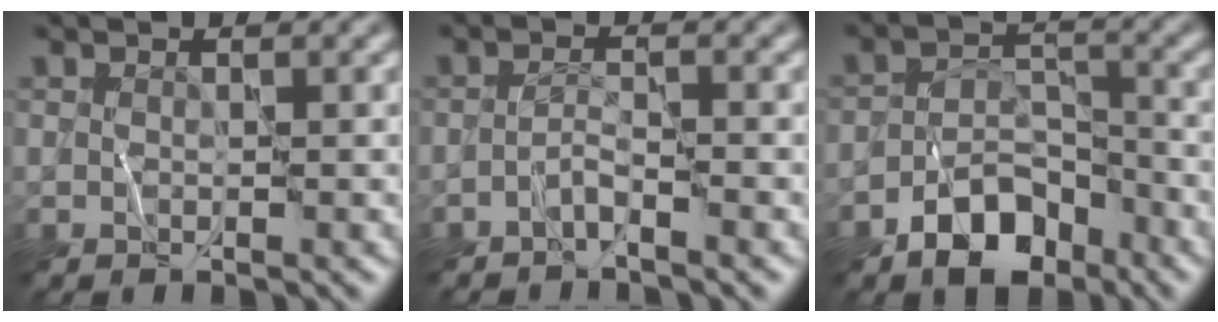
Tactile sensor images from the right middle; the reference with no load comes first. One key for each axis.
{"total": 1.3, "fx": -1.2, "fy": -0.1, "fz": 0.6, "tx": -0.014, "ty": 0.009, "tz": -0.026}
{"total": 5.8, "fx": -3.8, "fy": 3.3, "fz": 3.0, "tx": -0.038, "ty": 0.000, "tz": -0.069}